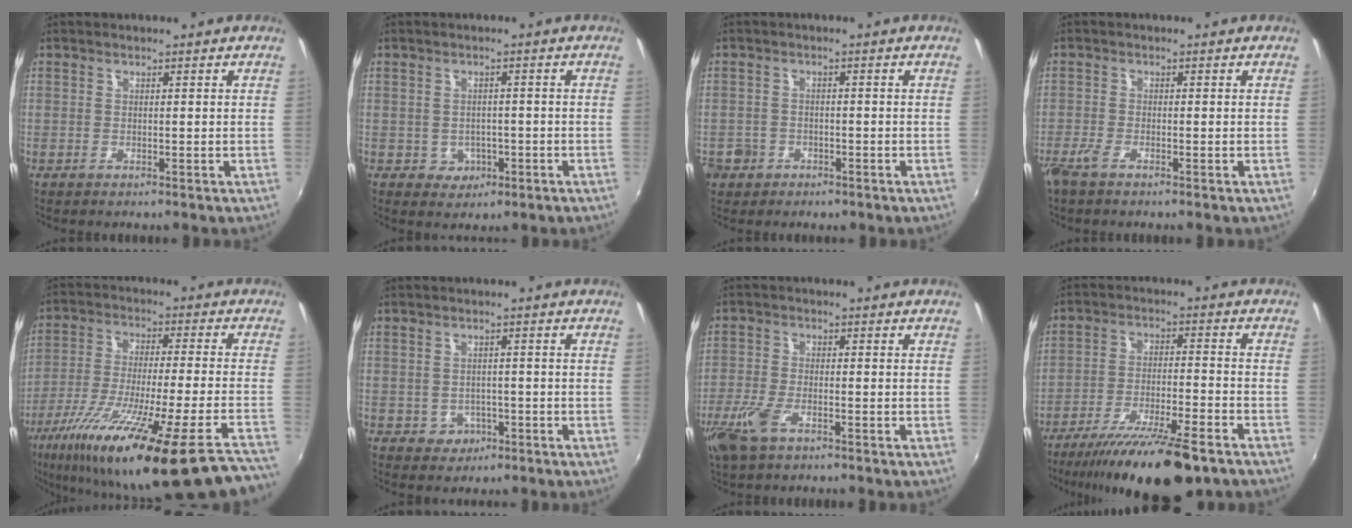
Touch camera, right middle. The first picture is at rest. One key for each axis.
{"total": 4.1, "fx": -1.2, "fy": 3.7, "fz": 1.2, "tx": -0.032, "ty": 0.007, "tz": -0.004}
{"total": 5.5, "fx": -2.4, "fy": 4.7, "fz": 1.4, "tx": -0.051, "ty": 0.003, "tz": -0.035}
{"total": 2.5, "fx": -1.9, "fy": 0.5, "fz": 1.5, "tx": -0.038, "ty": -0.005, "tz": -0.041}
{"total": 31.9, "fx": -24.3, "fy": 1.8, "fz": 20.6, "tx": -0.332, "ty": -0.100, "tz": -0.373}
{"total": 3.6, "fx": -1.3, "fy": 3.3, "fz": 0.8, "tx": -0.025, "ty": 0.006, "tz": -0.010}
{"total": 7.4, "fx": -4.3, "fy": 2.9, "fz": 5.1, "tx": -0.130, "ty": -0.012, "tz": -0.087}
{"total": 17.9, "fx": -13.8, "fy": 3.1, "fz": 10.9, "tx": -0.205, "ty": -0.033, "tz": -0.220}